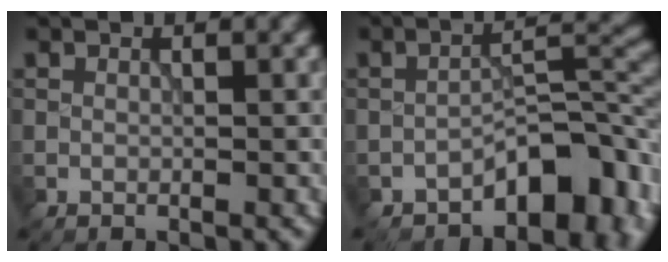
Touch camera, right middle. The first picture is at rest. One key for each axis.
{"total": 7.0, "fx": -4.1, "fy": 3.0, "fz": 4.8, "tx": -0.047, "ty": 0.013, "tz": -0.069}